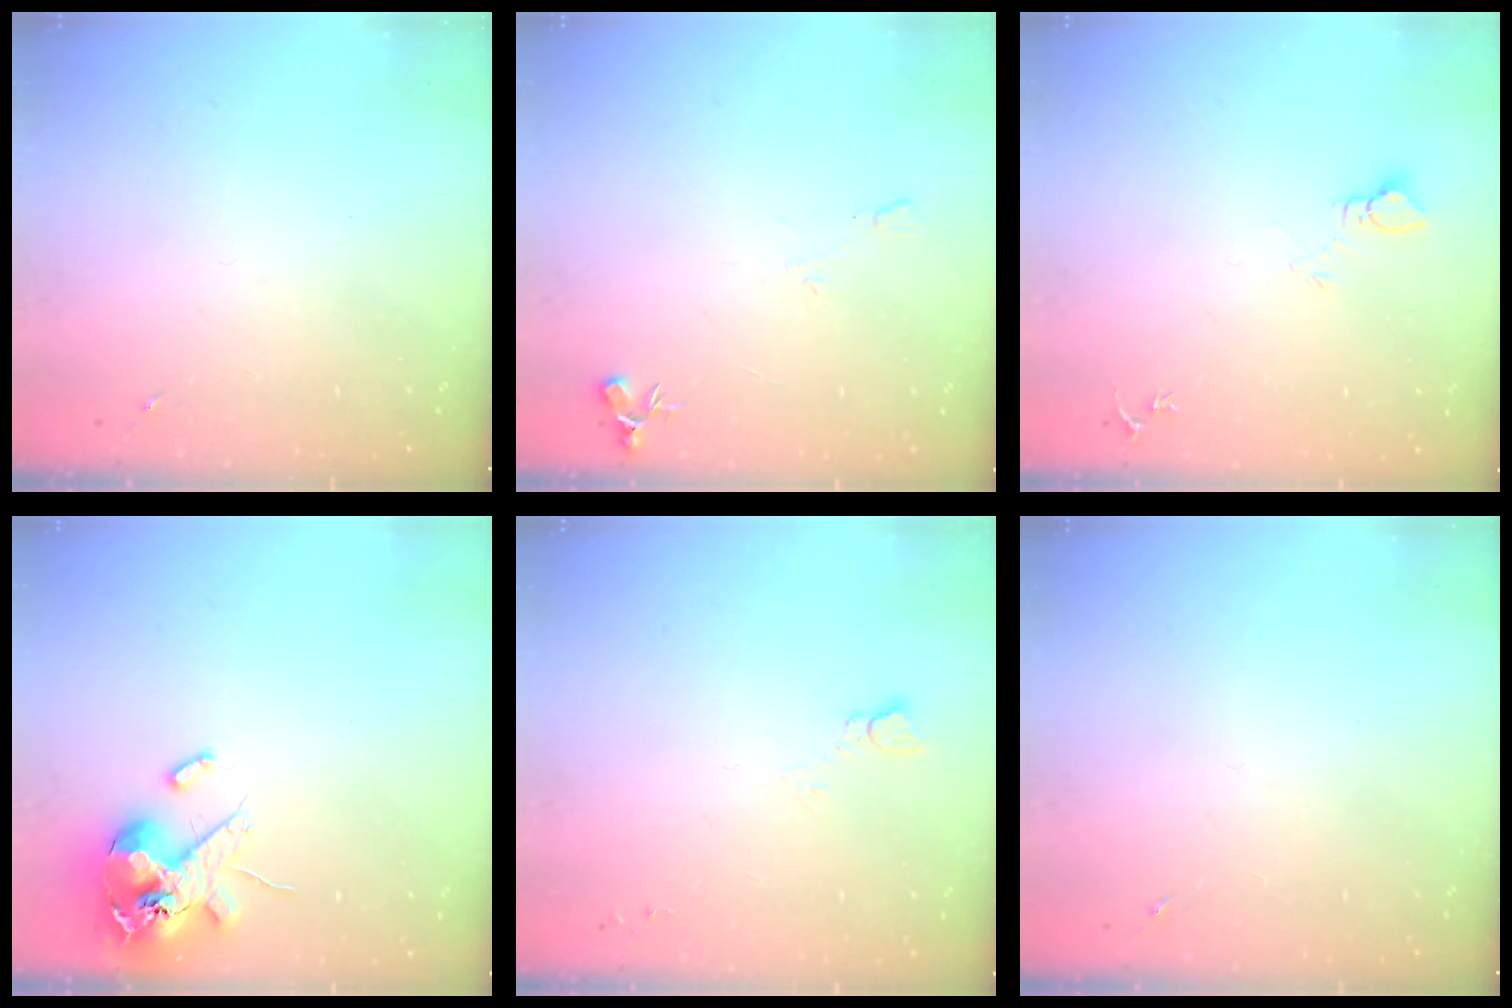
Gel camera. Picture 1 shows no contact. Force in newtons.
{"total": 6.9, "press": 6.9, "slide": 0.7}
{"total": 4.0, "press": 4.0, "slide": 0.4}
{"total": 14.1, "press": 13.9, "slide": 2.5}
{"total": 2.5, "press": 2.5, "slide": 0.2}
{"total": 0.0}